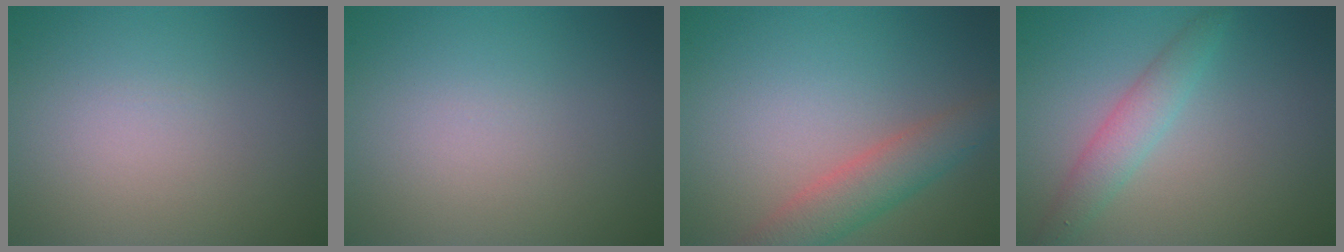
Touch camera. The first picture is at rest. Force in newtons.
{"total": 0.0}
{"total": 3.9, "press": 3.9, "slide": 0.1}
{"total": 2.4, "press": 2.4, "slide": 0.1}